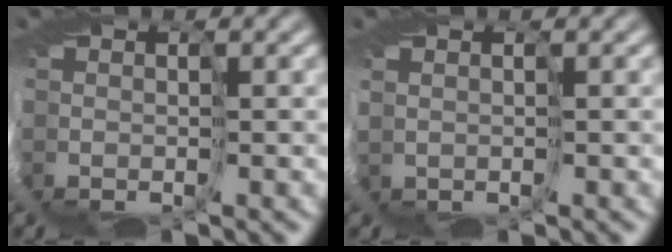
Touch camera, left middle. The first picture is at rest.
{"total": 1.1, "force": [0.9, 0.7, 0.0], "torque": [-0.021, 0.007, 0.024]}